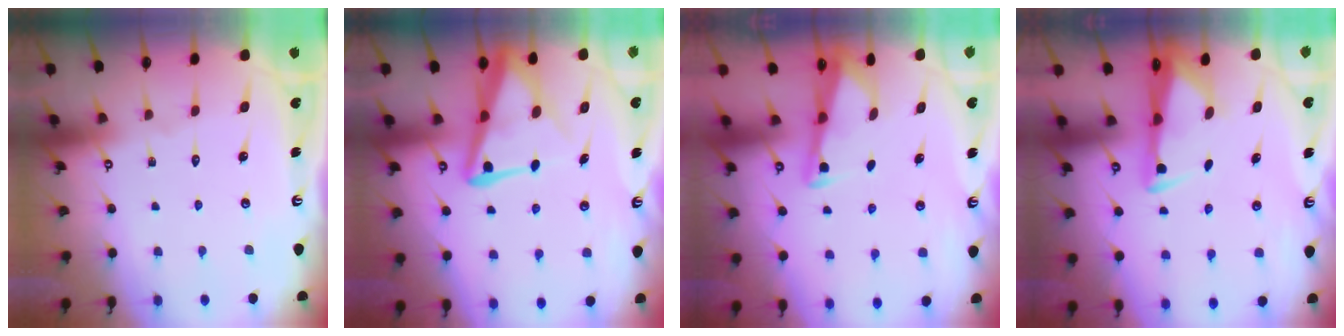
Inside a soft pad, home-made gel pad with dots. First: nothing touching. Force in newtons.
{"total": 9.1, "press": 9.1, "slide": 1.0}
{"total": 2.8, "press": 2.8, "slide": 0.3}
{"total": 3.0, "press": 2.8, "slide": 1.0}